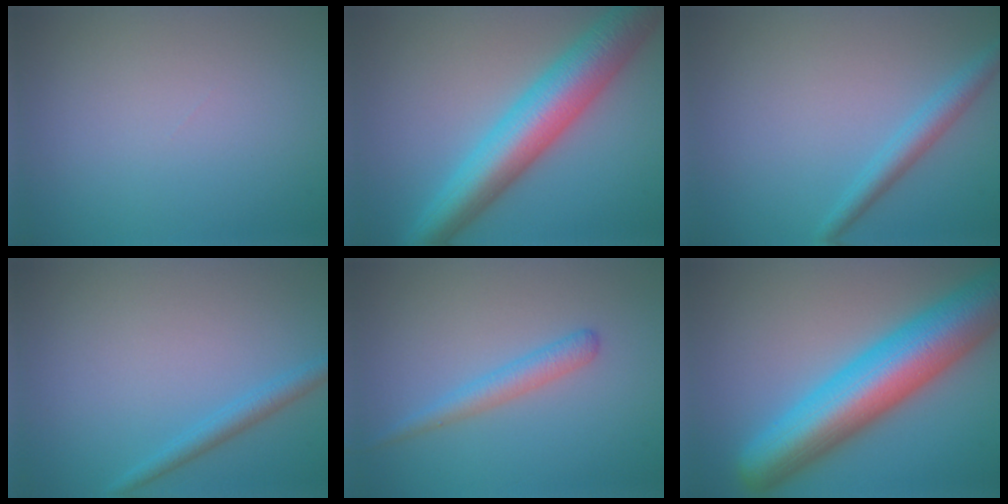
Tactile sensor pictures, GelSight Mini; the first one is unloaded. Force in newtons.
{"total": 9.2, "press": 9.2, "slide": 0.3}
{"total": 2.4, "press": 2.4, "slide": 0.1}
{"total": 1.9, "press": 1.9, "slide": 0.2}
{"total": 2.1, "press": 2.1, "slide": 0.1}
{"total": 11.8, "press": 11.8, "slide": 0.3}